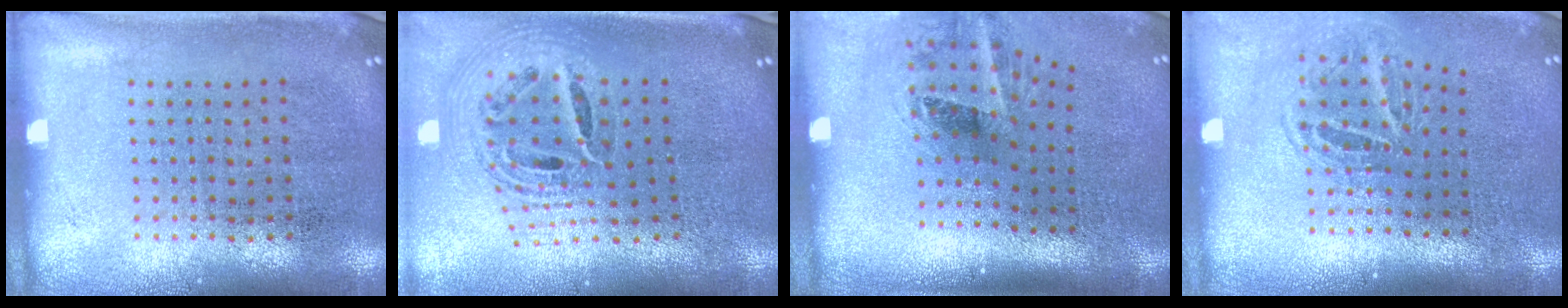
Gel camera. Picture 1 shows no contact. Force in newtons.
{"total": 1.9, "press": 1.6, "slide": 1.1}
{"total": 1.6, "press": 1.2, "slide": 1.0}
{"total": 1.7, "press": 1.2, "slide": 1.3}